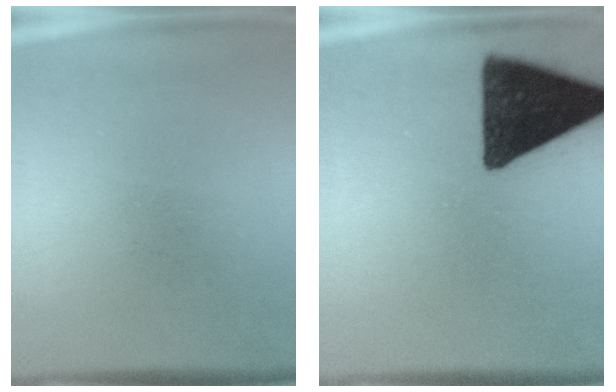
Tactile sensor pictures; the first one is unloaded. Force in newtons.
{"total": 16.7}